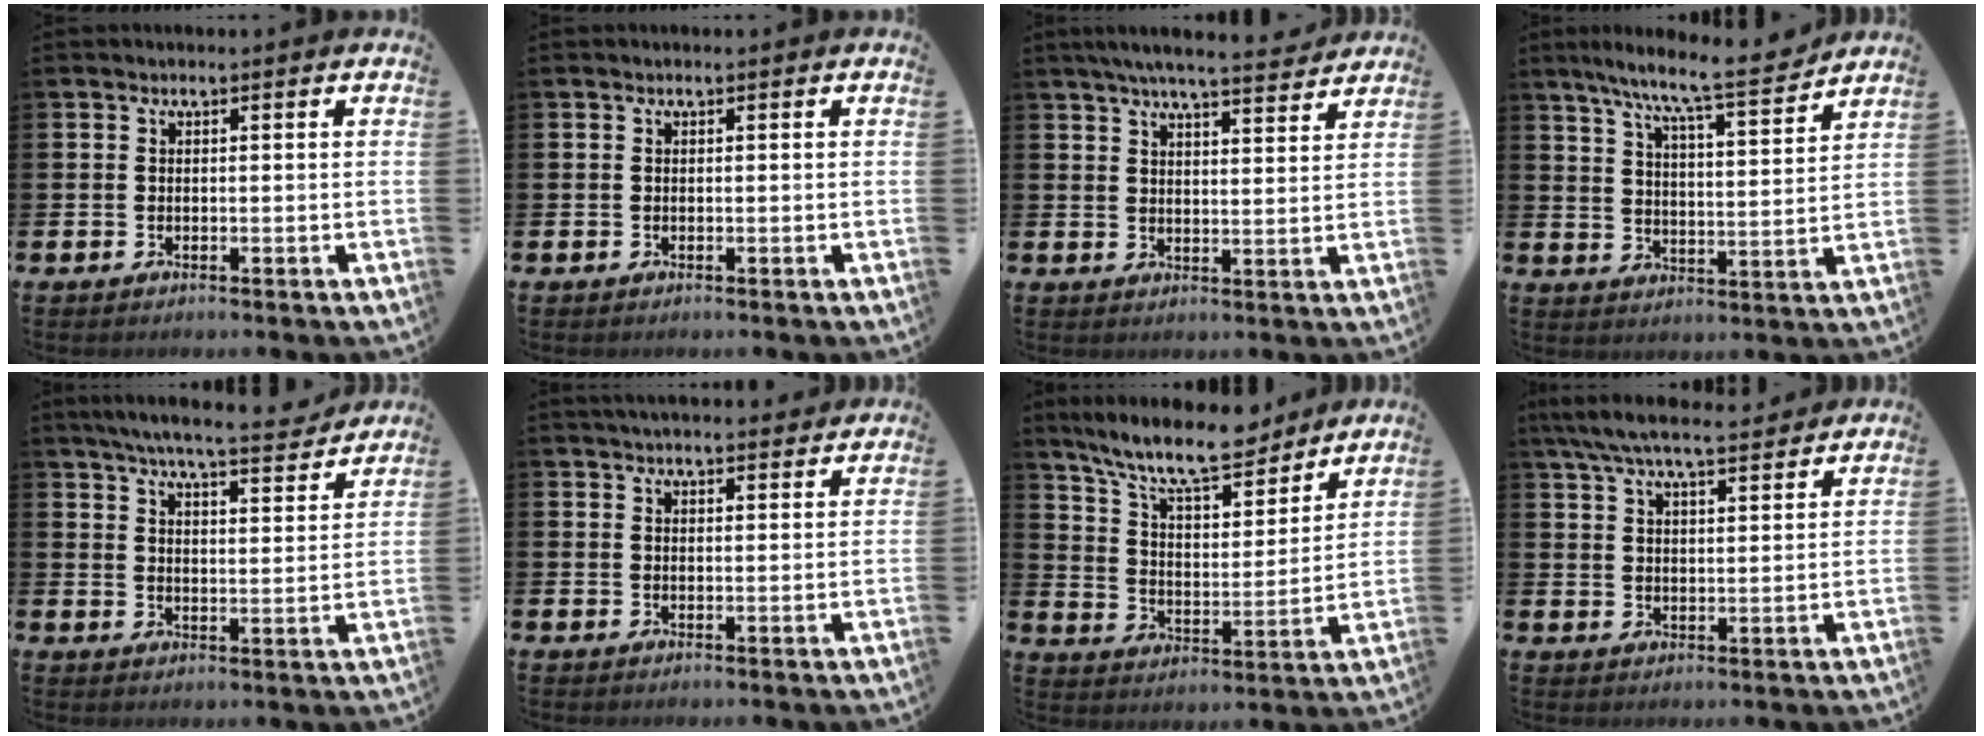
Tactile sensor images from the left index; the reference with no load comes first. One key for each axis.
{"total": 0.0}
{"total": 6.1, "fx": 5.8, "fy": 0.3, "fz": 2.0, "tx": -0.042, "ty": -0.030, "tz": 0.100}
{"total": 9.1, "fx": 8.2, "fy": -0.1, "fz": 3.9, "tx": -0.096, "ty": -0.055, "tz": 0.138}
{"total": 7.2, "fx": 6.7, "fy": 0.5, "fz": 2.4, "tx": -0.055, "ty": -0.042, "tz": 0.114}
{"total": 3.2, "fx": 3.1, "fy": 0.3, "fz": 0.5, "tx": -0.011, "ty": -0.012, "tz": 0.056}
{"total": 11.9, "fx": 10.5, "fy": 2.6, "fz": 5.0, "tx": -0.124, "ty": -0.062, "tz": 0.186}
{"total": 7.4, "fx": 6.8, "fy": 1.1, "fz": 2.6, "tx": -0.068, "ty": -0.029, "tz": 0.122}